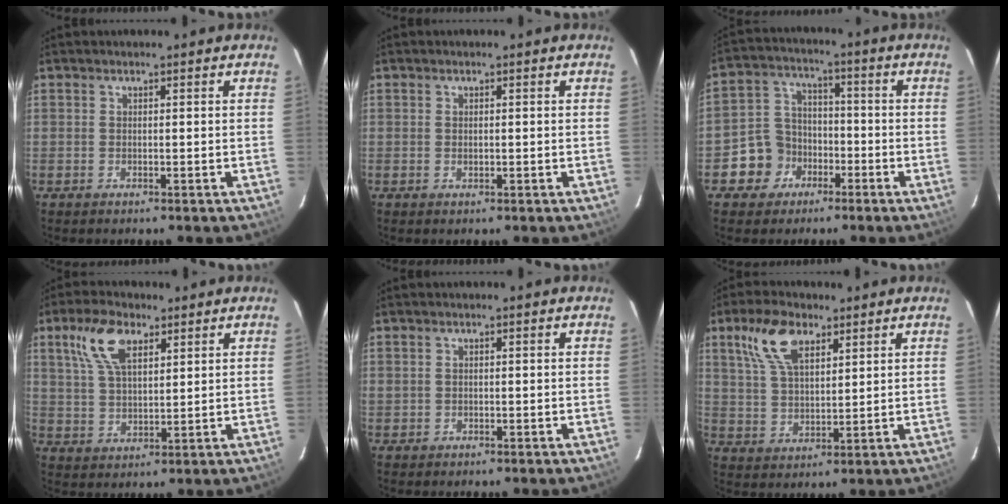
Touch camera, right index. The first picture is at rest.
{"total": 0.9, "force": [0.0, 0.7, 0.7], "torque": [-0.009, 0.000, 0.001]}
{"total": 8.6, "force": [-4.2, 7.4, 1.4], "torque": [-0.051, 0.038, -0.067]}
{"total": 9.5, "force": [4.9, 4.6, 6.8], "torque": [-0.137, 0.021, 0.097]}
{"total": 0.7, "force": [0.2, 0.5, 0.3], "torque": [-0.006, 0.002, 0.004]}
{"total": 10.1, "force": [5.5, 4.9, 6.9], "torque": [-0.140, 0.022, 0.111]}